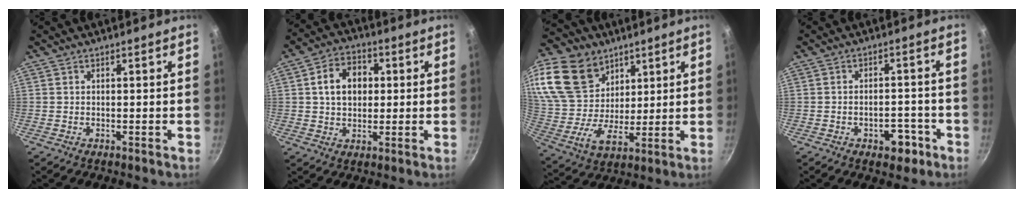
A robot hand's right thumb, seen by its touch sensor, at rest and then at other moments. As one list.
[{"total": 9.4, "force": [1.5, 7.1, 5.9], "torque": [-0.073, 0.013, 0.018]}, {"total": 23.8, "force": [12.8, 16.5, 11.4], "torque": [-0.239, -0.032, 0.245]}, {"total": 5.9, "force": [-3.0, 3.4, 3.8], "torque": [-0.029, 0.020, -0.035]}]